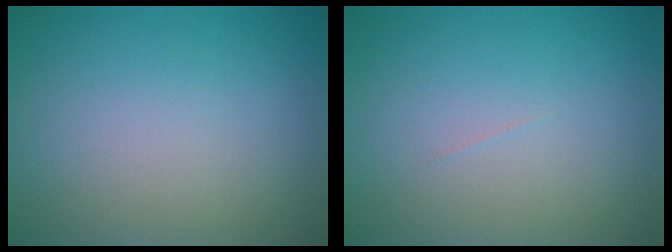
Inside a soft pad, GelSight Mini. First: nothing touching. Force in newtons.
{"total": 0.0}